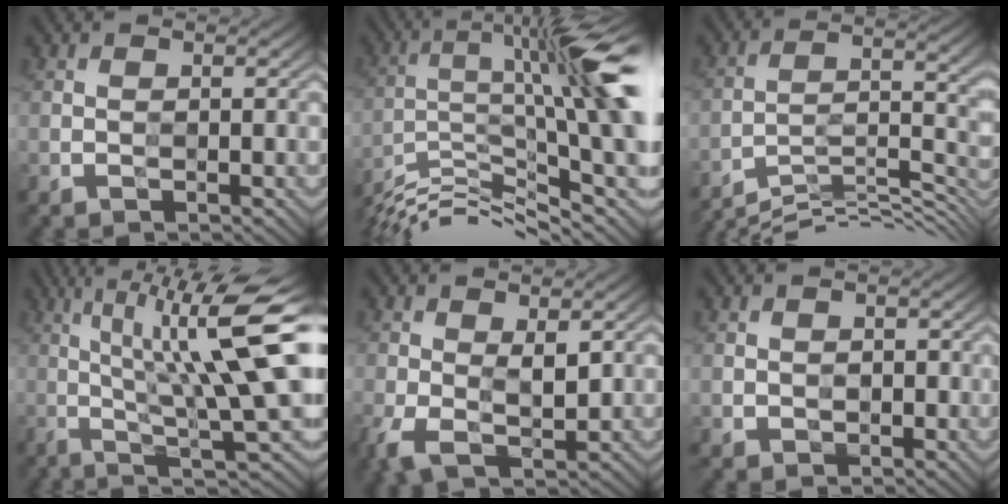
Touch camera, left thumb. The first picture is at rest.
{"total": 14.7, "force": [-3.7, 2.5, 14.0], "torque": [-0.232, -0.003, -0.058]}
{"total": 13.0, "force": [-10.5, 1.9, 7.4], "torque": [-0.127, 0.008, -0.175]}
{"total": 15.3, "force": [2.5, 2.2, 14.9], "torque": [-0.248, 0.011, 0.060]}
{"total": 5.4, "force": [-0.3, 2.9, 4.5], "torque": [-0.106, -0.013, -0.004]}
{"total": 1.4, "force": [0.3, 1.2, 0.4], "torque": [-0.013, -0.008, 0.008]}